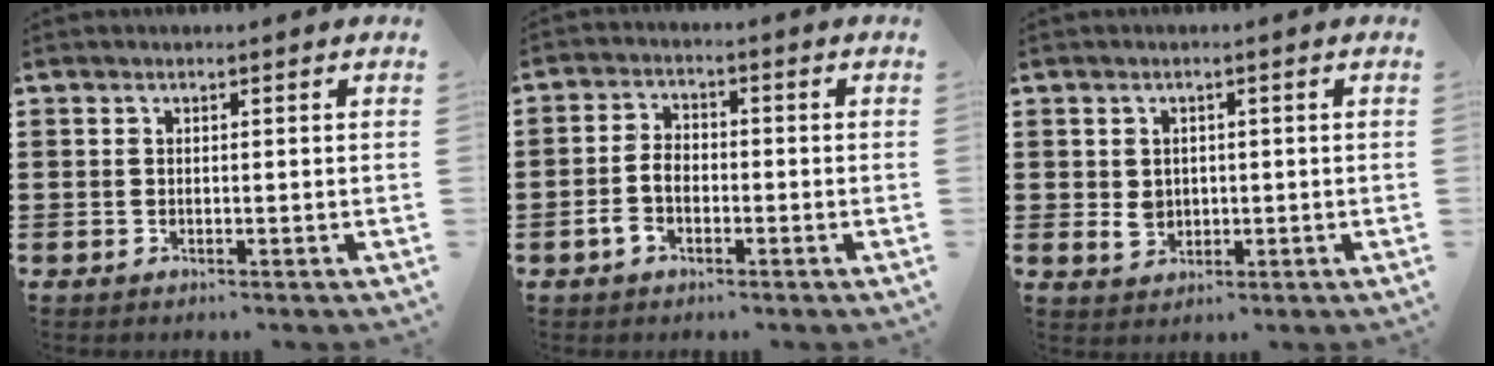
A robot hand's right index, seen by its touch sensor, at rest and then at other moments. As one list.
[{"total": 4.3, "force": [-1.6, 2.6, 3.1], "torque": [-0.076, -0.001, -0.034]}, {"total": 2.7, "force": [0.0, 2.2, 1.5], "torque": [-0.027, 0.003, -0.001]}]